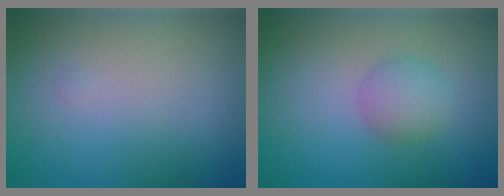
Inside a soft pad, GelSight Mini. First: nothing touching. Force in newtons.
{"total": 2.5, "press": 2.4, "slide": 0.2}